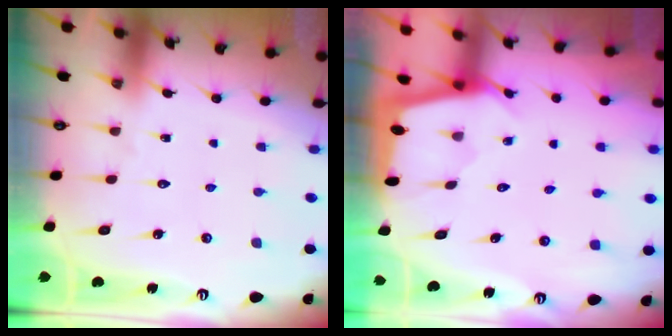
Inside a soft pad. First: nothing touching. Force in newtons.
{"total": 1.8, "press": 1.8, "slide": 0.1}